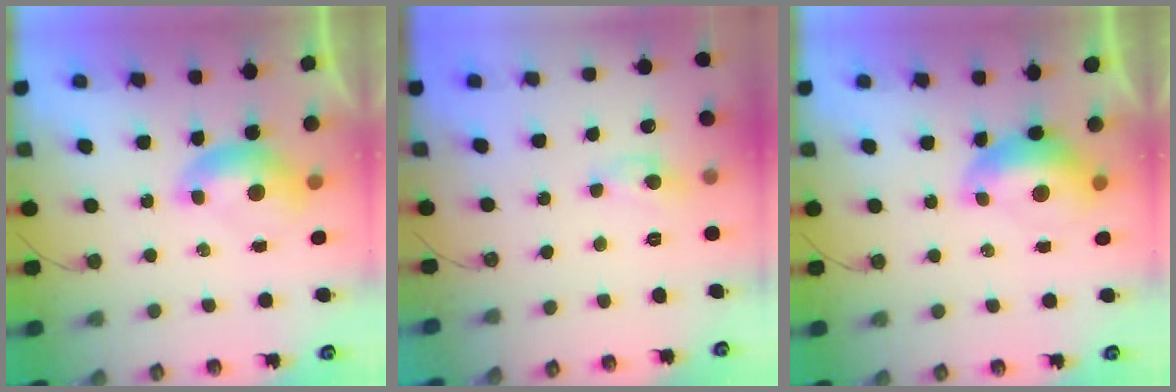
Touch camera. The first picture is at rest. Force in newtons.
{"total": 1.5, "press": 1.5, "slide": 0.2}
{"total": 2.2, "press": 2.0, "slide": 0.9}